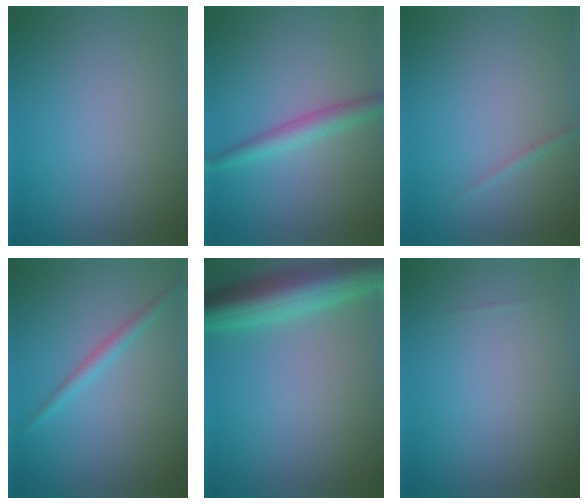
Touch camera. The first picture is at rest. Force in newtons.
{"total": 2.5, "press": 2.5, "slide": 0.0}
{"total": 0.6, "press": 0.6, "slide": 0.1}
{"total": 1.6, "press": 1.6, "slide": 0.1}
{"total": 7.6, "press": 7.6, "slide": 0.3}
{"total": 0.0}